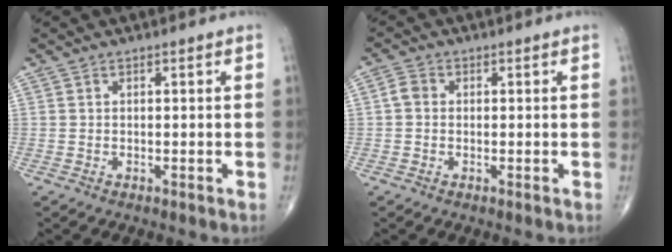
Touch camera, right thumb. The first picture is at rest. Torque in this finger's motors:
{"motor_torque": [-0.32, 0.21, -0.42, -0.03, 0.10]}